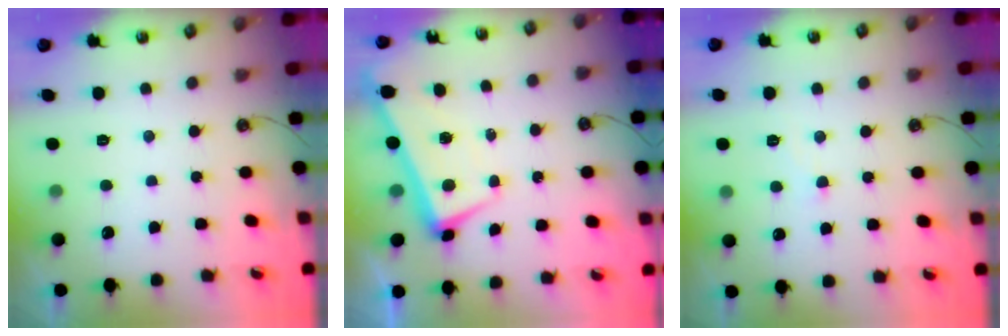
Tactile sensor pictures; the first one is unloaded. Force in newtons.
{"total": 2.0, "press": 1.8, "slide": 0.9}
{"total": 2.9, "press": 2.9, "slide": 0.3}